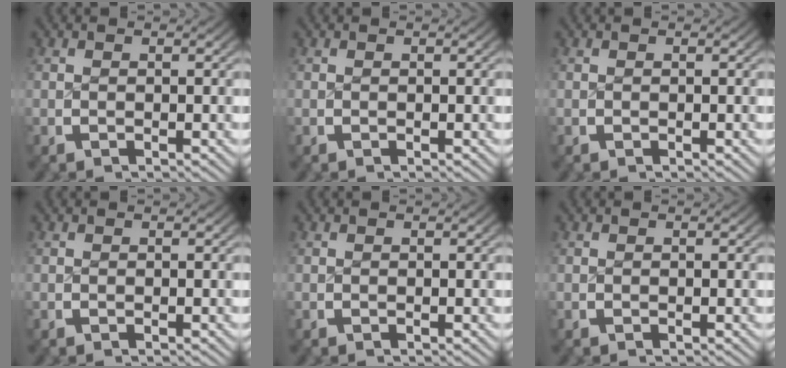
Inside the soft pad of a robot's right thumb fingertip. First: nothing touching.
{"total": 0.0}
{"total": 0.0}
{"total": 0.0}
{"total": 0.0}
{"total": 0.0}